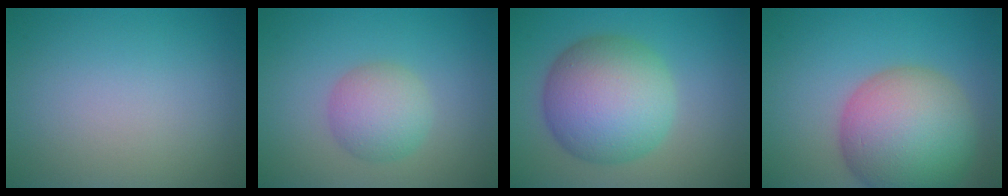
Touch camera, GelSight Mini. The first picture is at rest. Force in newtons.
{"total": 3.7, "press": 3.7, "slide": 0.1}
{"total": 9.4, "press": 9.4, "slide": 0.2}
{"total": 11.0, "press": 10.9, "slide": 0.6}